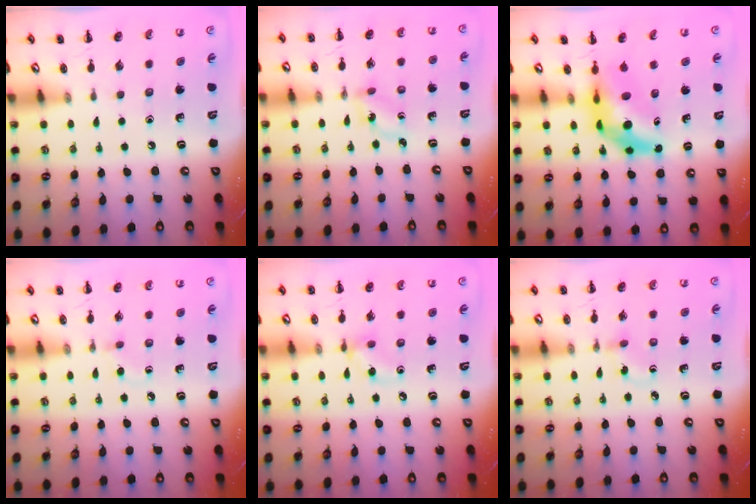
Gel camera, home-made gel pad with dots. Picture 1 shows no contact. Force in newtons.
{"total": 1.9, "press": 1.8, "slide": 0.7}
{"total": 7.3, "press": 7.0, "slide": 2.3}
{"total": 2.7, "press": 2.5, "slide": 0.9}
{"total": 5.0, "press": 4.9, "slide": 0.6}
{"total": 1.6, "press": 1.4, "slide": 0.8}